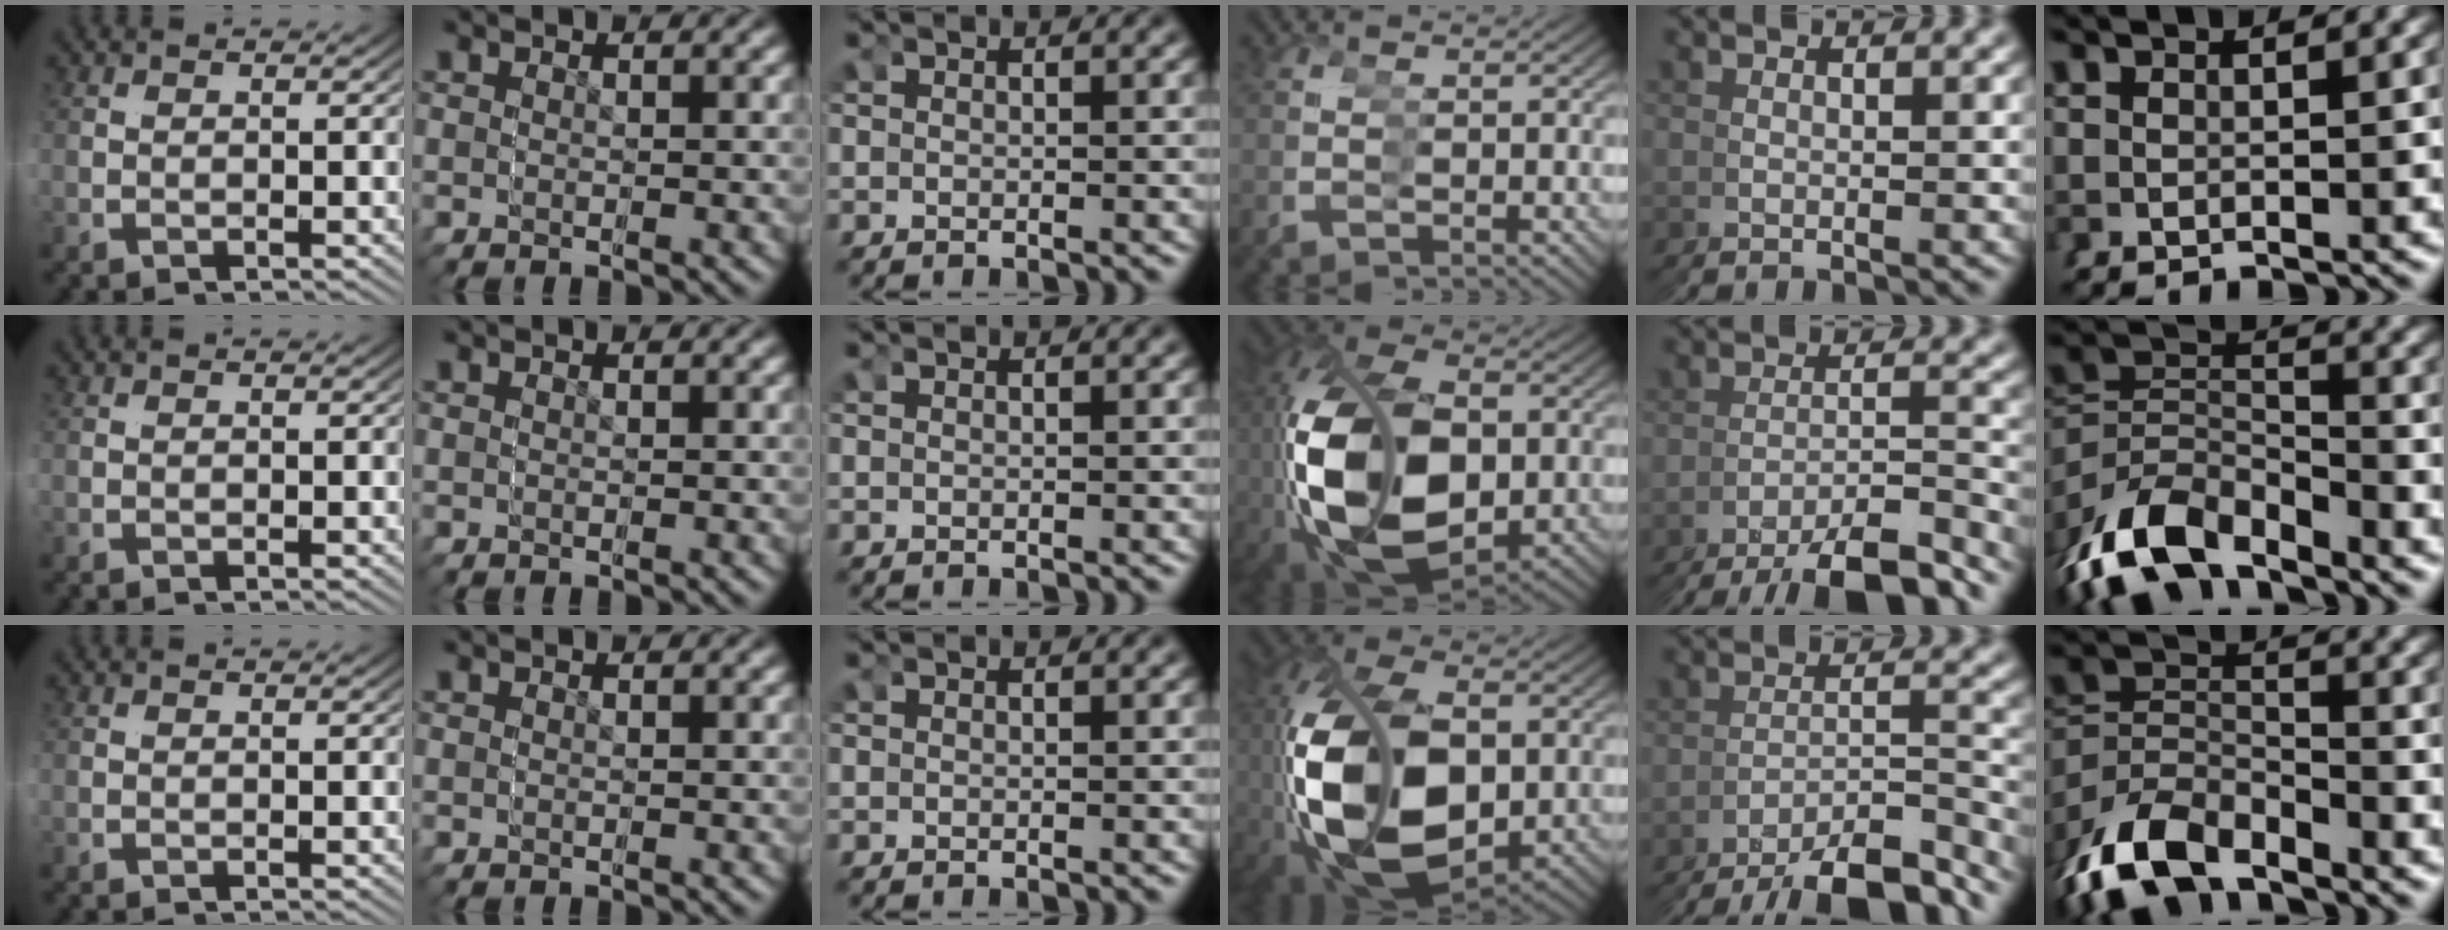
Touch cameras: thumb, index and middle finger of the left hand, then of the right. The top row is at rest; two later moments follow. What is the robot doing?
{"motion": "grasp_and_lifting", "object": "markers"}